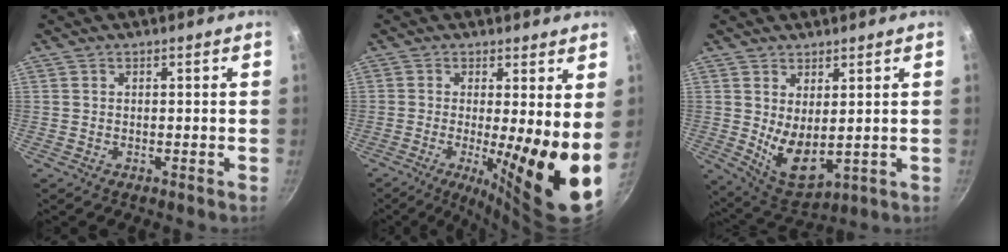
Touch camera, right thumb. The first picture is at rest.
{"total": 13.2, "force": [-0.5, 2.4, 13.0], "torque": [-0.187, -0.032, -0.006]}
{"total": 8.6, "force": [1.7, 4.3, 7.2], "torque": [-0.105, -0.034, 0.049]}